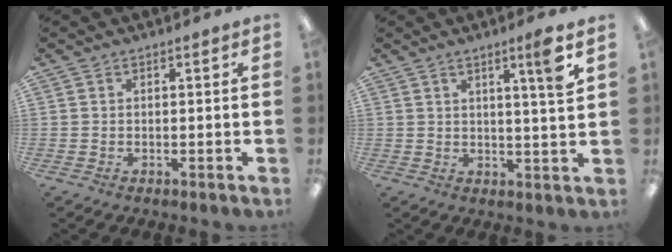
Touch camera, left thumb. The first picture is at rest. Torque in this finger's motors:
{"motor_torque": [0.90, 0.61, 0.62, -0.42, 0.03]}